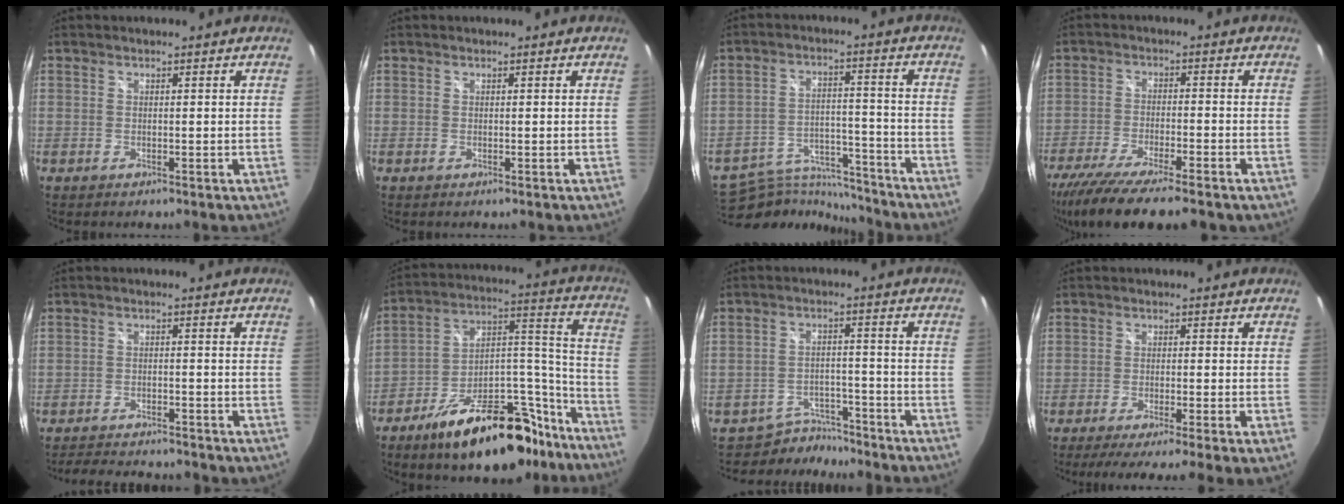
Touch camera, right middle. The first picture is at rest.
{"total": 0.0}
{"total": 12.4, "force": [-11.3, 3.6, 3.6], "torque": [-0.079, 0.002, -0.173]}
{"total": 14.9, "force": [-12.0, 2.1, 8.5], "torque": [-0.173, -0.044, -0.201]}
{"total": 9.0, "force": [-8.1, 2.1, 3.5], "torque": [-0.080, -0.012, -0.120]}
{"total": 24.3, "force": [-17.3, 10.5, 13.3], "torque": [-0.179, 0.059, -0.245]}
{"total": 6.4, "force": [-6.0, 2.3, -0.4], "torque": [-0.005, 0.016, -0.095]}
{"total": 7.6, "force": [-5.4, -1.2, 5.2], "torque": [-0.094, -0.035, -0.086]}